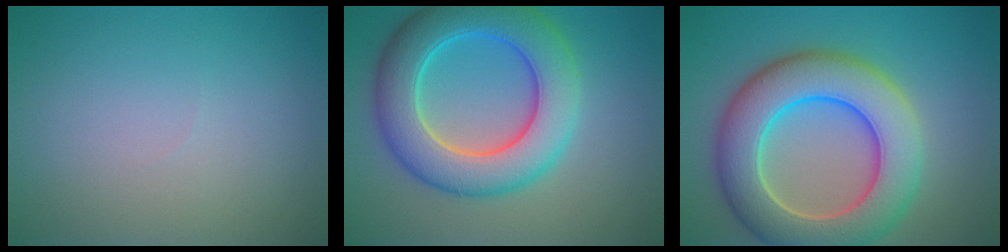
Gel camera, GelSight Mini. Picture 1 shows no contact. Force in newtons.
{"total": 9.0, "press": 9.0, "slide": 0.3}
{"total": 10.1, "press": 10.1, "slide": 0.8}